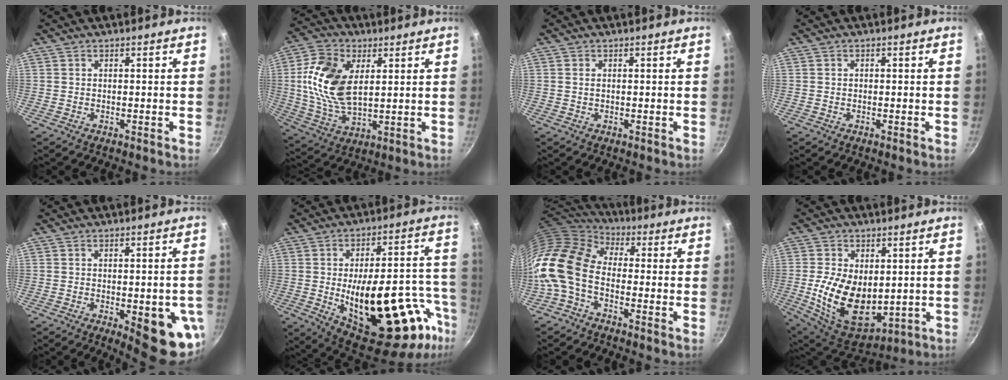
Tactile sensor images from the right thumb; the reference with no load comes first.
{"total": 15.5, "force": [3.2, 9.0, 12.2], "torque": [-0.227, -0.007, 0.063]}
{"total": 0.9, "force": [0.2, 0.5, 0.7], "torque": [-0.014, 0.001, 0.002]}
{"total": 0.0}
{"total": 12.9, "force": [-3.9, 4.4, 11.5], "torque": [-0.109, 0.006, -0.042]}
{"total": 29.0, "force": [-8.8, 12.6, 24.6], "torque": [-0.294, 0.021, -0.103]}
{"total": 14.6, "force": [-2.7, 9.2, 10.9], "torque": [-0.202, 0.034, -0.079]}
{"total": 17.1, "force": [-0.3, 10.9, 13.1], "torque": [-0.214, -0.023, 0.020]}